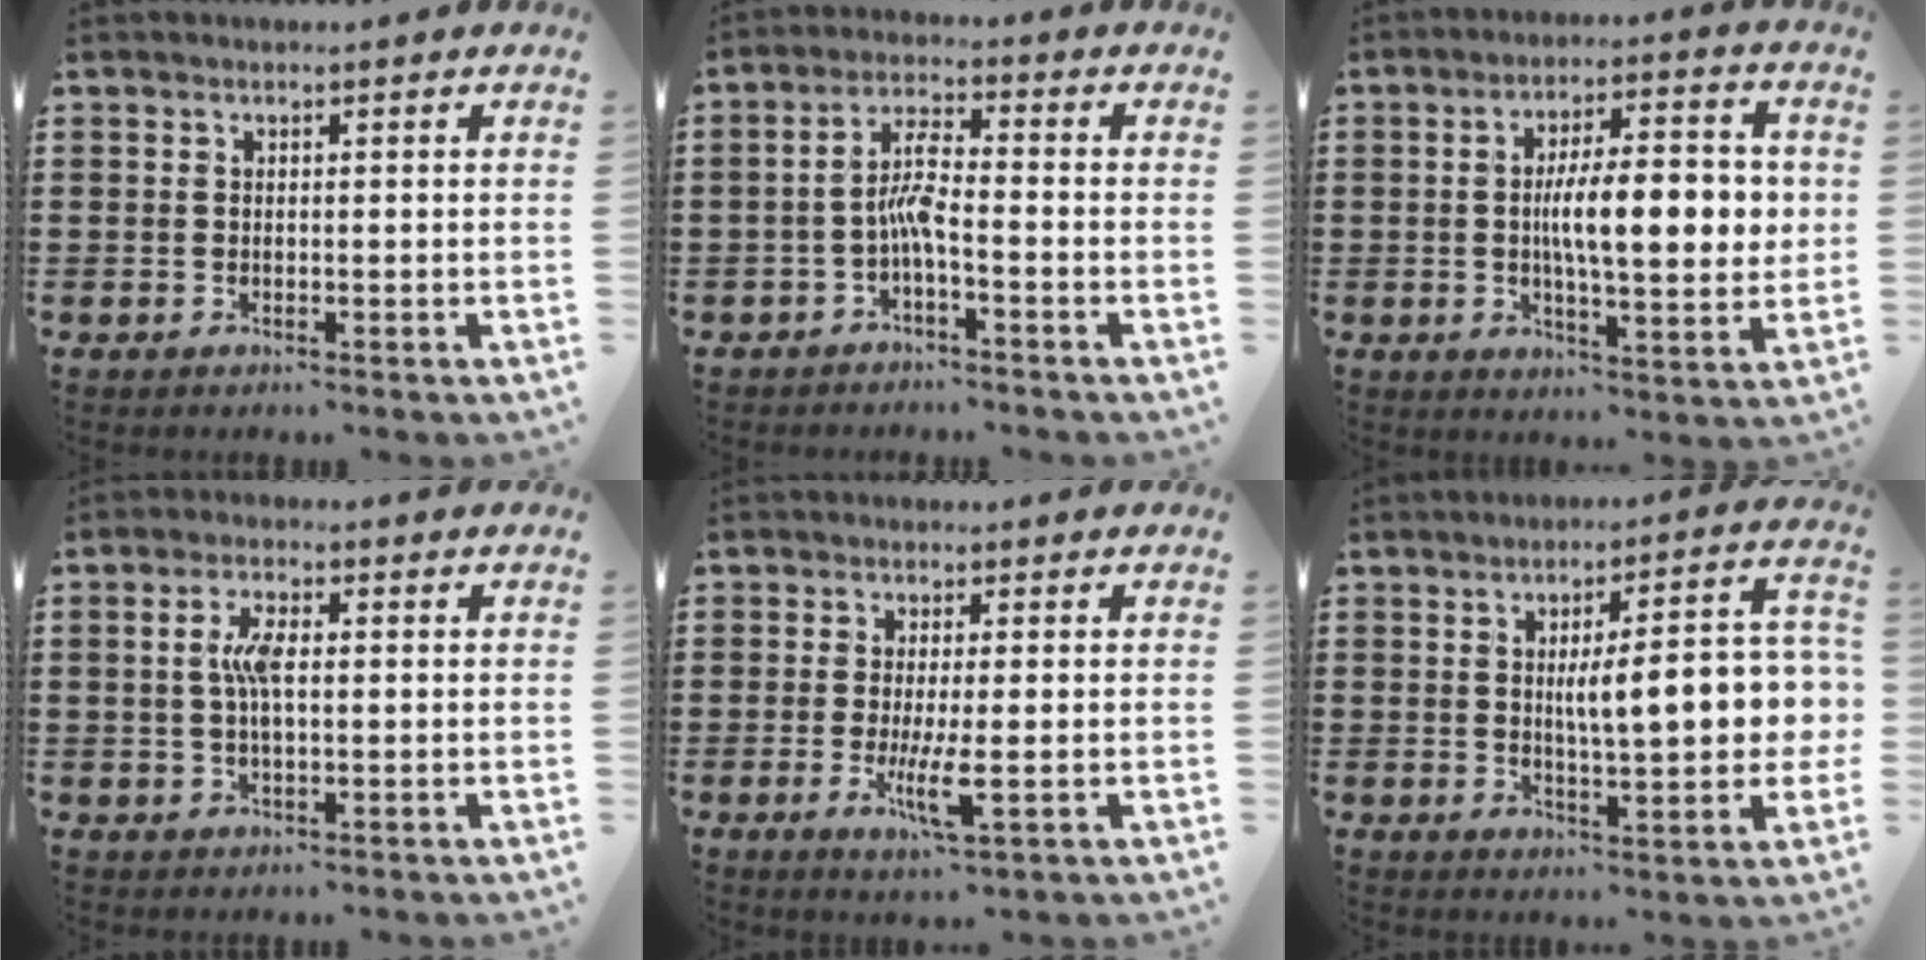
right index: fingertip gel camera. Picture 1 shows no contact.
{"total": 5.2, "force": [-1.8, 1.1, 4.8], "torque": [-0.102, 0.006, -0.040]}
{"total": 10.3, "force": [0.6, 3.1, 9.8], "torque": [-0.153, 0.003, 0.004]}
{"total": 4.5, "force": [0.4, 1.6, 4.2], "torque": [-0.091, 0.004, 0.002]}
{"total": 5.5, "force": [-1.3, 0.7, 5.3], "torque": [-0.103, -0.017, -0.023]}
{"total": 10.1, "force": [0.4, 2.8, 9.7], "torque": [-0.143, -0.005, -0.003]}